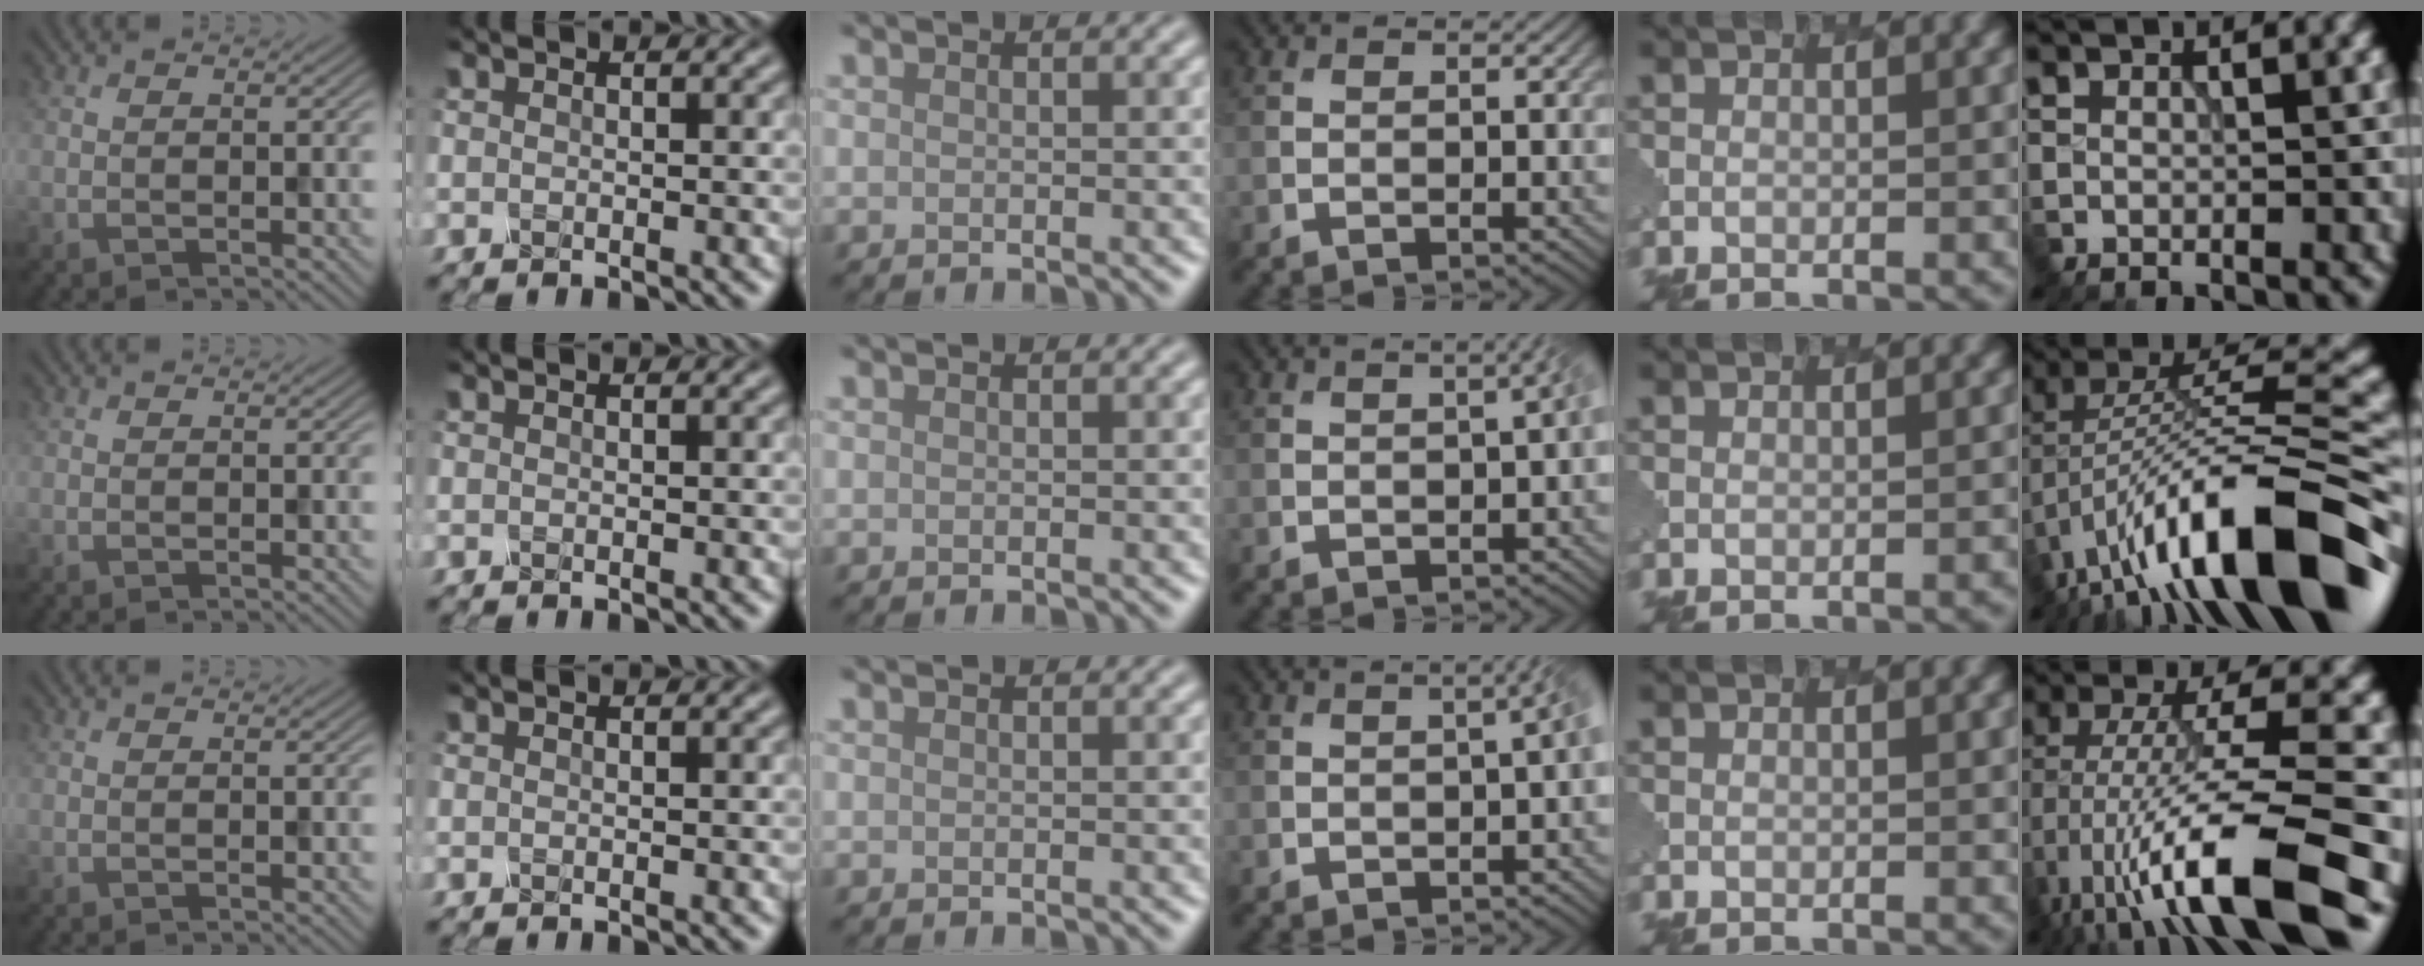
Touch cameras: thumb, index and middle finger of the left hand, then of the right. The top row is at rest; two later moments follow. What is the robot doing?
{"motion": "pour", "object": "mug"}